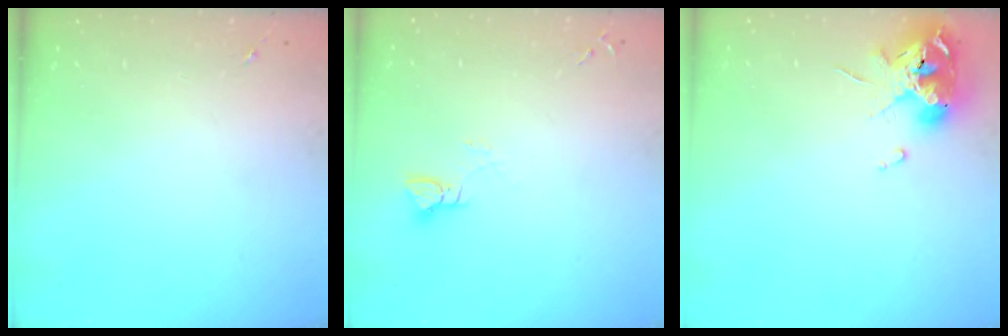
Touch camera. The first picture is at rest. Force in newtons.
{"total": 3.0, "press": 3.0, "slide": 0.3}
{"total": 14.0, "press": 13.9, "slide": 1.7}